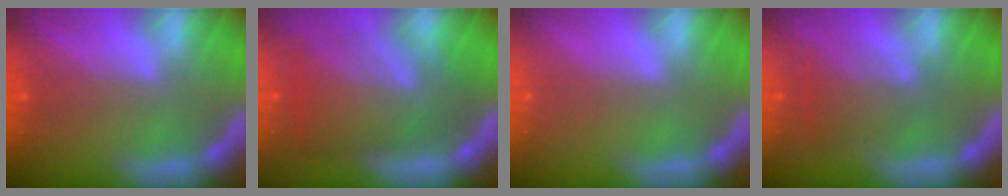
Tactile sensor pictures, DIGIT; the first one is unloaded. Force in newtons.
{"total": 8.7}
{"total": 0.0}
{"total": 3.4}